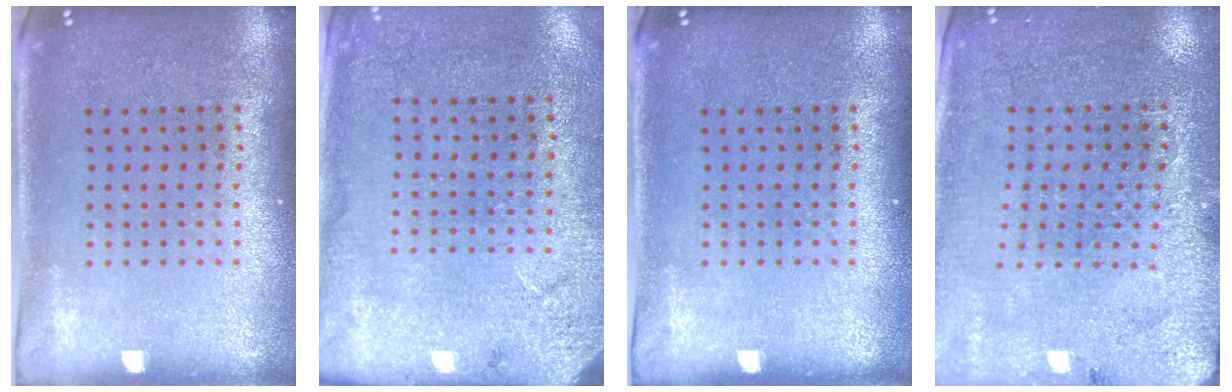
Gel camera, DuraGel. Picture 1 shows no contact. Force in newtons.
{"total": 2.6, "press": 2.4, "slide": 1.1}
{"total": 0.0}
{"total": 2.7, "press": 2.7, "slide": 0.3}